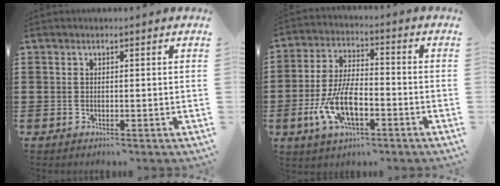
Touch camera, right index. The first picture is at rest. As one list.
[{"total": 9.4, "force": [-3.4, 4.2, 7.7], "torque": [-0.172, -0.005, -0.068]}]